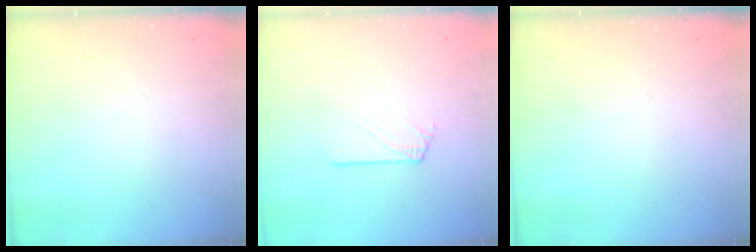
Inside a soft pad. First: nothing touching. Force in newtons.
{"total": 1.5, "press": 1.5, "slide": 0.1}
{"total": 0.0}